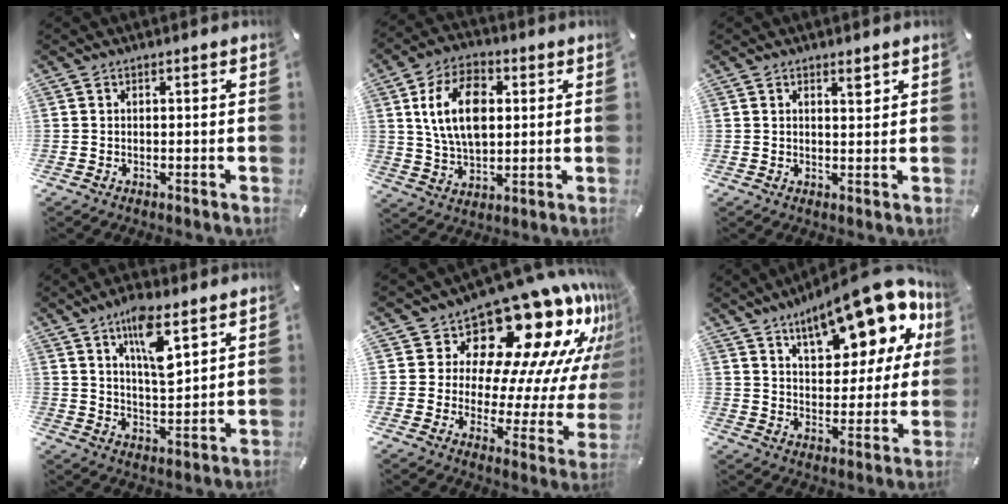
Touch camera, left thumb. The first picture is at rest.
{"total": 13.9, "force": [3.0, 9.1, 10.1], "torque": [-0.199, 0.008, 0.051]}
{"total": 2.3, "force": [1.6, 0.6, 1.6], "torque": [-0.026, -0.003, 0.026]}
{"total": 10.9, "force": [6.2, 3.6, 8.1], "torque": [-0.132, -0.026, 0.103]}
{"total": 20.3, "force": [13.7, 9.5, 11.6], "torque": [-0.144, -0.128, 0.221]}
{"total": 20.4, "force": [13.1, 8.5, 13.1], "torque": [-0.196, -0.076, 0.220]}